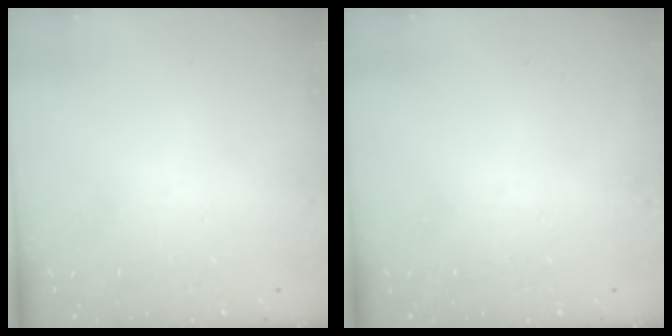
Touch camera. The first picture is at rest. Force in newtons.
{"total": 0.0}